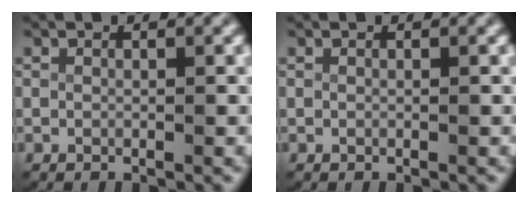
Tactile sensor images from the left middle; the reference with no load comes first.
{"total": 0.0}